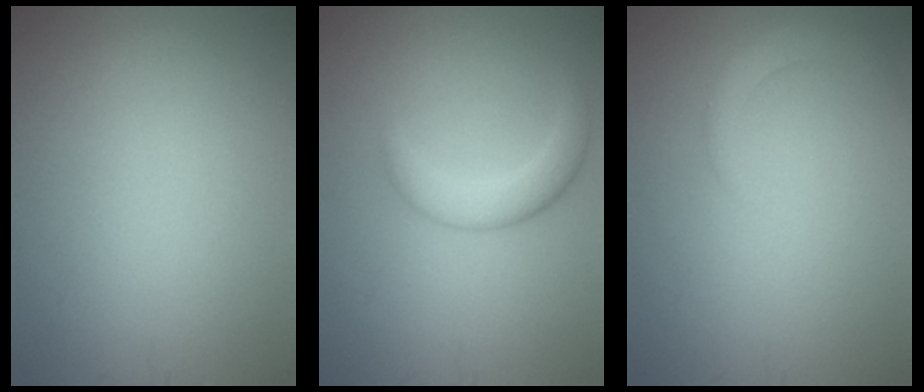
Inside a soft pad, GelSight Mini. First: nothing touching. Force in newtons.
{"total": 2.6, "press": 2.6, "slide": 0.1}
{"total": 1.7, "press": 1.7, "slide": 0.3}